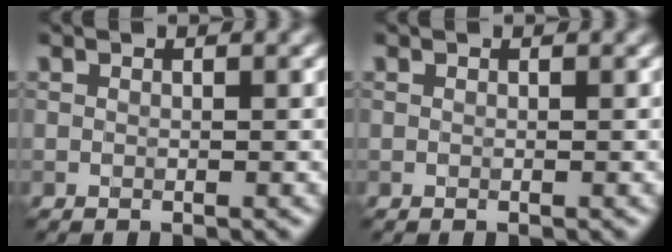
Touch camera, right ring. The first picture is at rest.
{"total": 0.0}